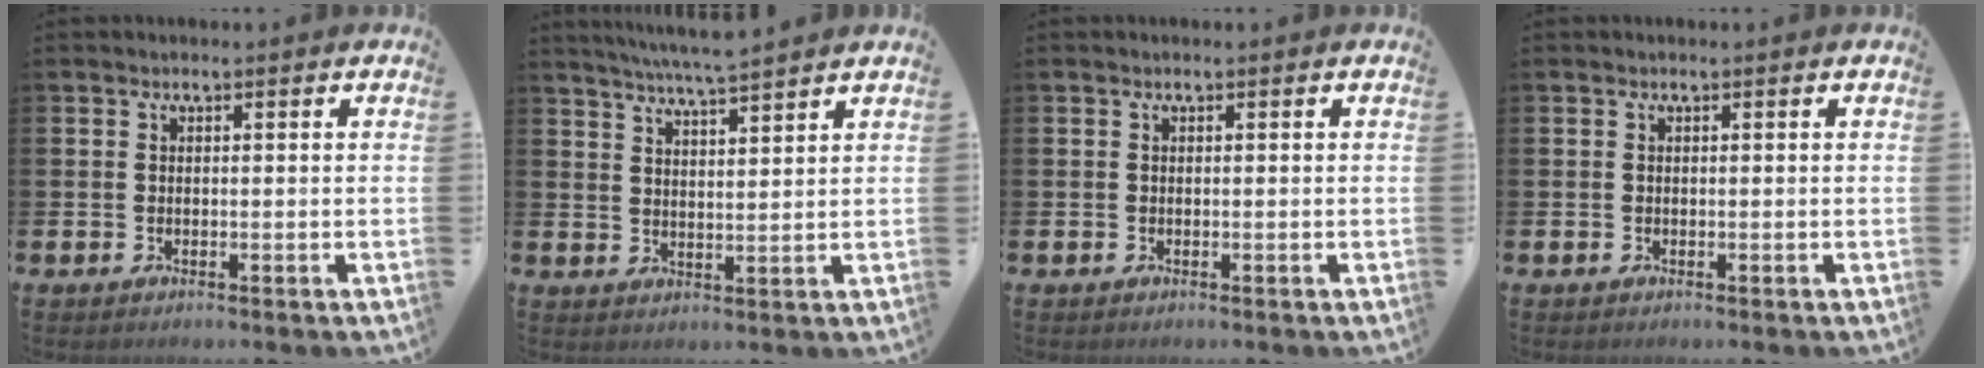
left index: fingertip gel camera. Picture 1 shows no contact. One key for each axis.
{"total": 5.5, "fx": 5.3, "fy": -0.5, "fz": 1.2, "tx": -0.034, "ty": -0.028, "tz": 0.093}
{"total": 0.0}
{"total": 0.0}